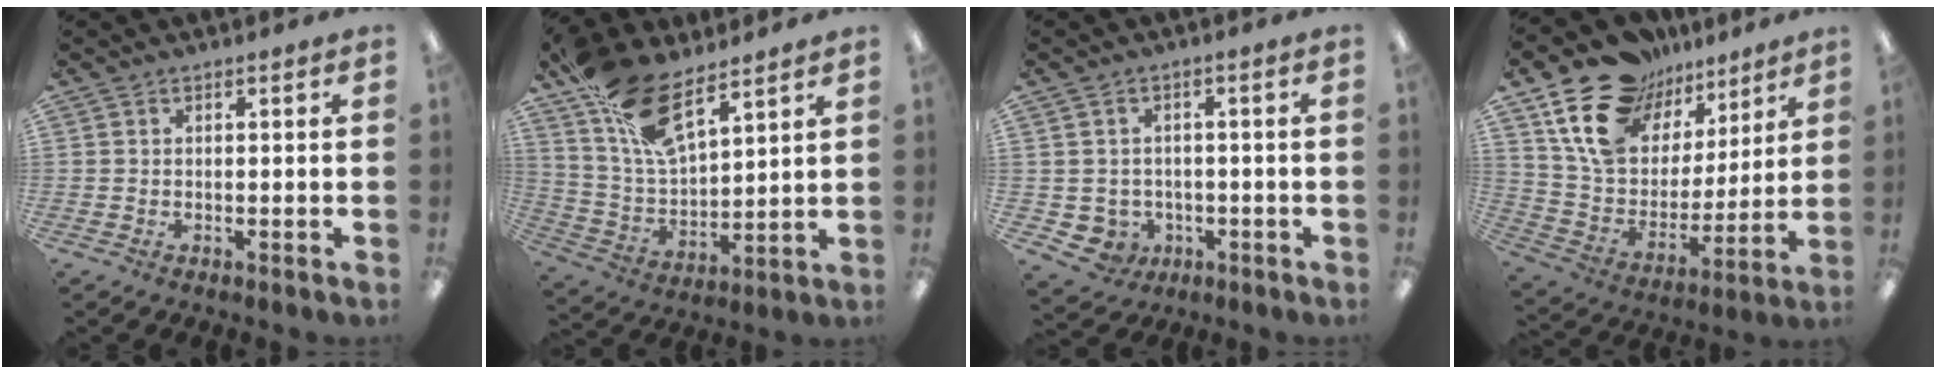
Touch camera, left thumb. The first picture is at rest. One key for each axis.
{"total": 16.9, "fx": 11.2, "fy": 7.4, "fz": 10.2, "tx": -0.198, "ty": -0.046, "tz": 0.207}
{"total": 3.5, "fx": -0.4, "fy": 3.5, "fz": 0.4, "tx": -0.024, "ty": 0.002, "tz": -0.007}
{"total": 19.6, "fx": 12.3, "fy": 12.8, "fz": 8.3, "tx": -0.157, "ty": -0.064, "tz": 0.229}